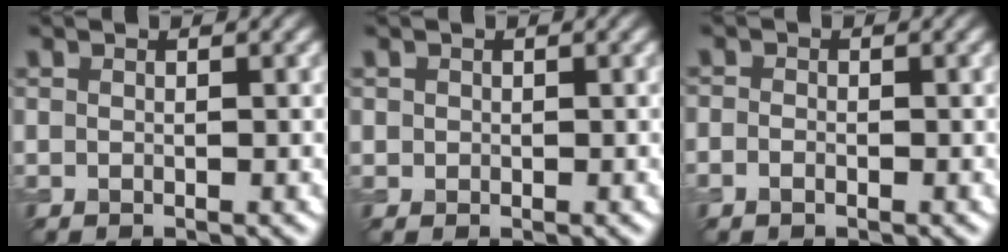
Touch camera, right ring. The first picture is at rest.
{"total": 0.6, "force": [0.2, 0.6, 0.0], "torque": [0.006, -0.002, 0.003]}
{"total": 1.0, "force": [-0.5, 0.7, 0.6], "torque": [-0.008, -0.002, -0.011]}